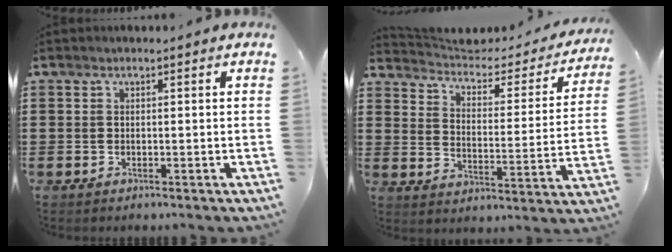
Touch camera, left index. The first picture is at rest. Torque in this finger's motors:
{"motor_torque": [2.01, -0.12, 0.51, 0.03]}